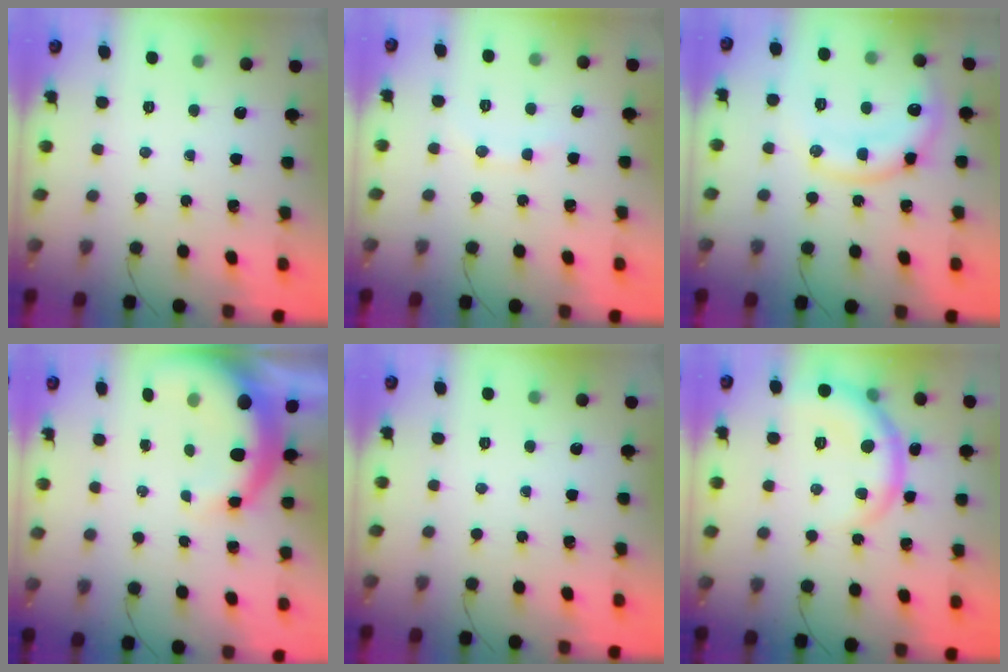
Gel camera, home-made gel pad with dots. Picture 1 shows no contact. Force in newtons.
{"total": 5.9, "press": 5.8, "slide": 1.2}
{"total": 15.6, "press": 15.6, "slide": 1.5}
{"total": 8.5, "press": 8.4, "slide": 1.5}
{"total": 0.0}
{"total": 10.2, "press": 10.1, "slide": 0.9}